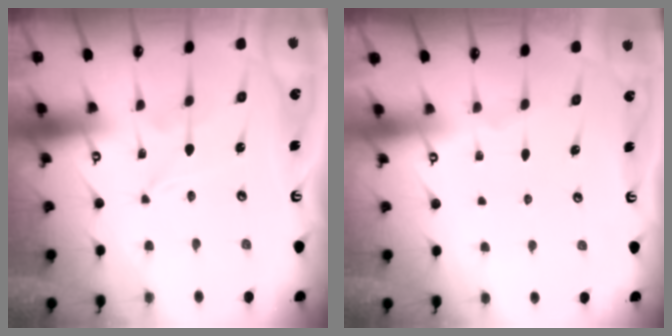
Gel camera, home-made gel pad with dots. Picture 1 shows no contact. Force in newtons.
{"total": 0.0}